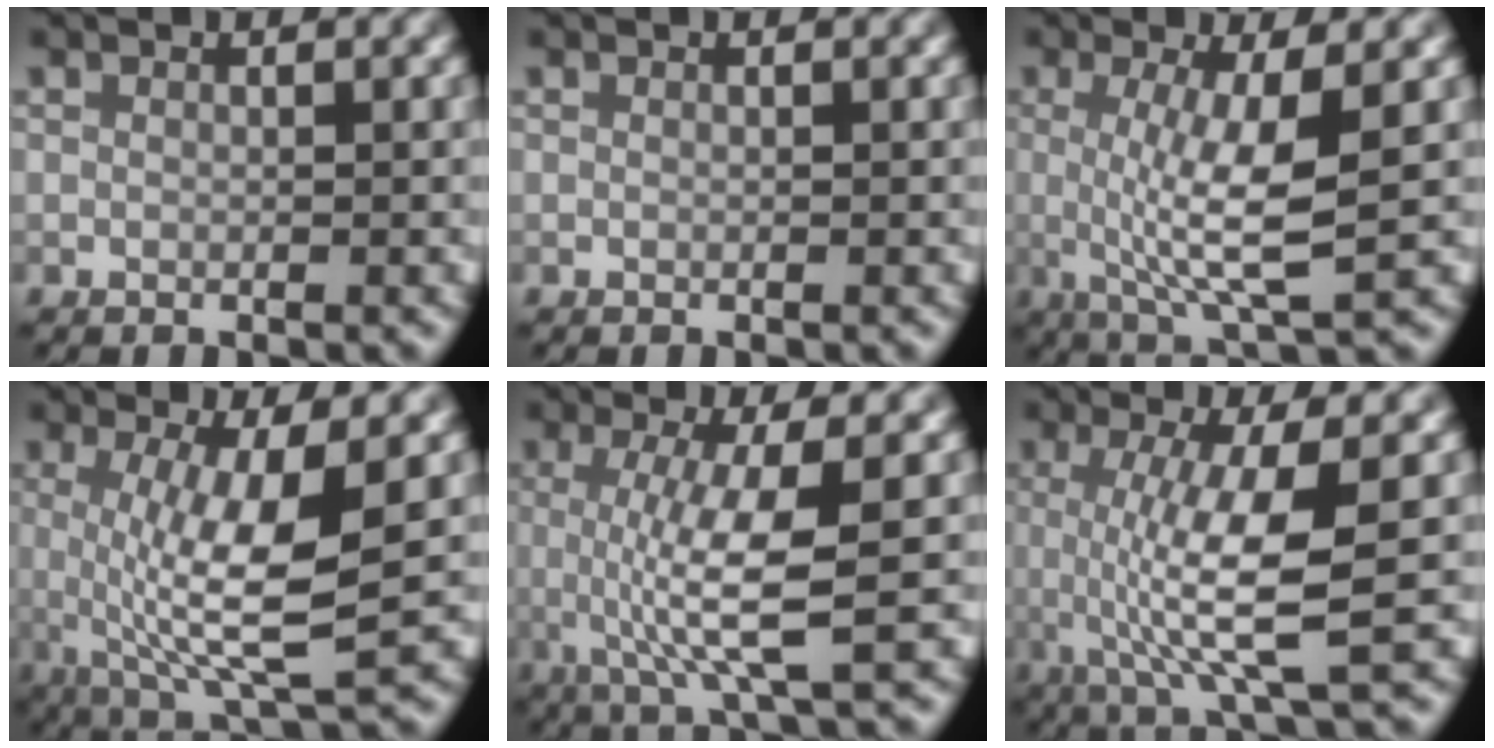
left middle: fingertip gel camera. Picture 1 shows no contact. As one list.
[{"total": 0.0}, {"total": 6.4, "force": [-0.1, 1.4, 6.2], "torque": [-0.115, -0.006, 0.000]}, {"total": 8.4, "force": [-0.2, 2.2, 8.1], "torque": [-0.145, -0.009, 0.003]}, {"total": 6.5, "force": [-0.2, 1.4, 6.3], "torque": [-0.118, -0.004, -0.003]}, {"total": 7.4, "force": [-0.2, 1.7, 7.2], "torque": [-0.128, -0.006, -0.001]}]